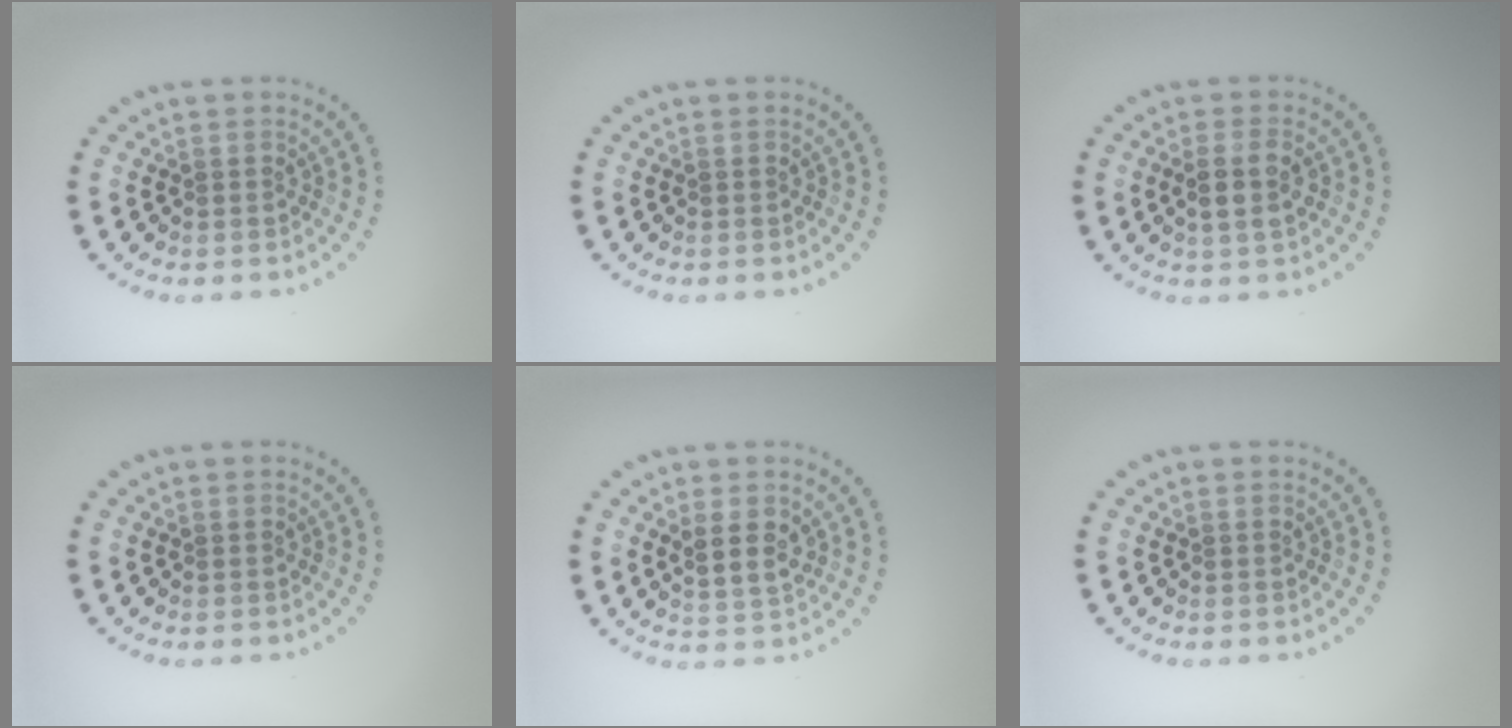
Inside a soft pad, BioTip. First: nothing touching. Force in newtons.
{"total": 0.0}
{"total": 2.6, "press": 2.4, "slide": 1.0}
{"total": 0.0}
{"total": 2.6, "press": 2.4, "slide": 1.0}
{"total": 0.0}